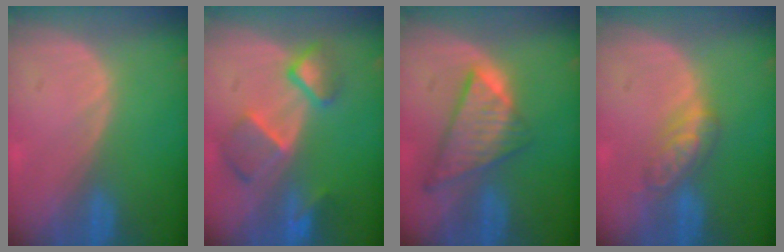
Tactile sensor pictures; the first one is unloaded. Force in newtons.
{"total": 7.3, "press": 6.6, "slide": 3.2}
{"total": 8.5, "press": 7.3, "slide": 4.5}
{"total": 4.6, "press": 4.6, "slide": 0.0}